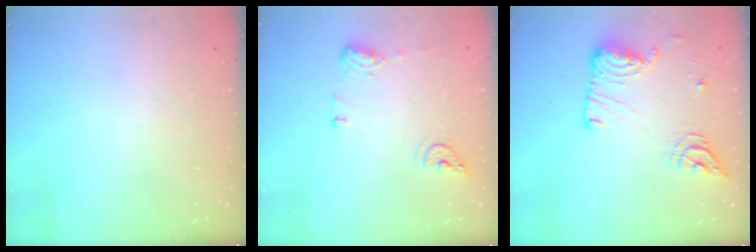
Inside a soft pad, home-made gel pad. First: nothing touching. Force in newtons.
{"total": 9.1, "press": 9.1, "slide": 1.1}
{"total": 15.8, "press": 15.0, "slide": 4.9}